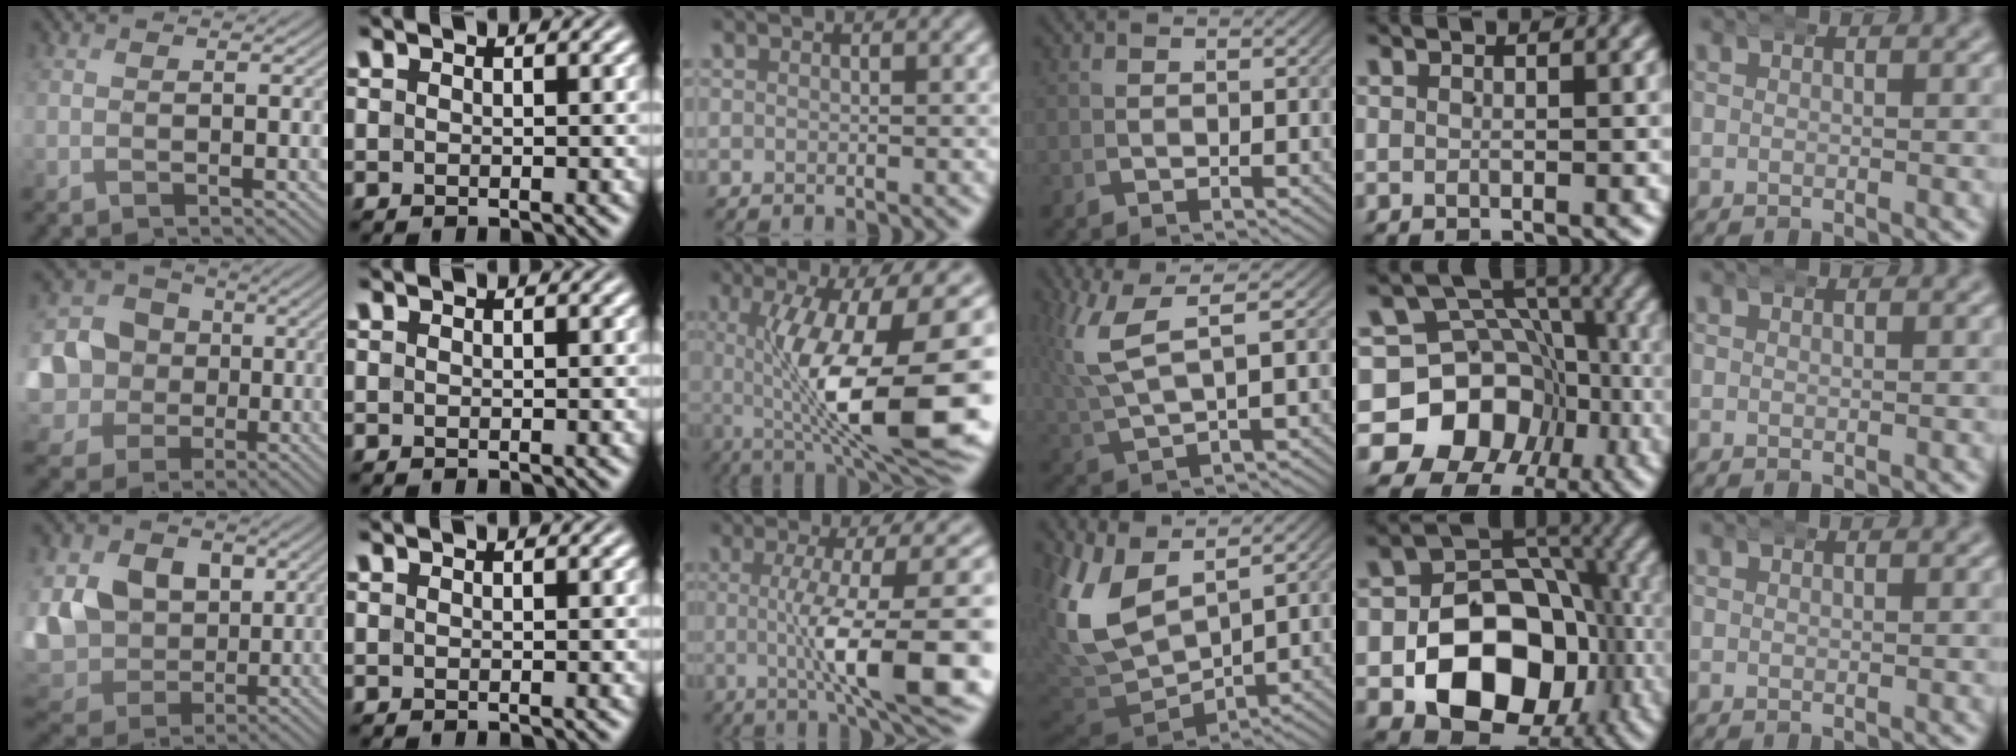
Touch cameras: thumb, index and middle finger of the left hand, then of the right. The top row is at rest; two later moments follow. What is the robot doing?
{"motion": "wrap", "object": "arm wrap"}